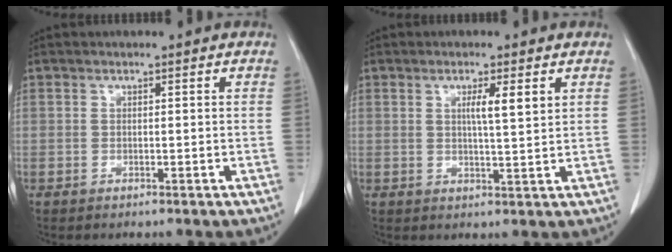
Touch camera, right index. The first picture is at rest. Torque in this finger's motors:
{"motor_torque": [0.51, 0.10, 0.05, 0.06]}